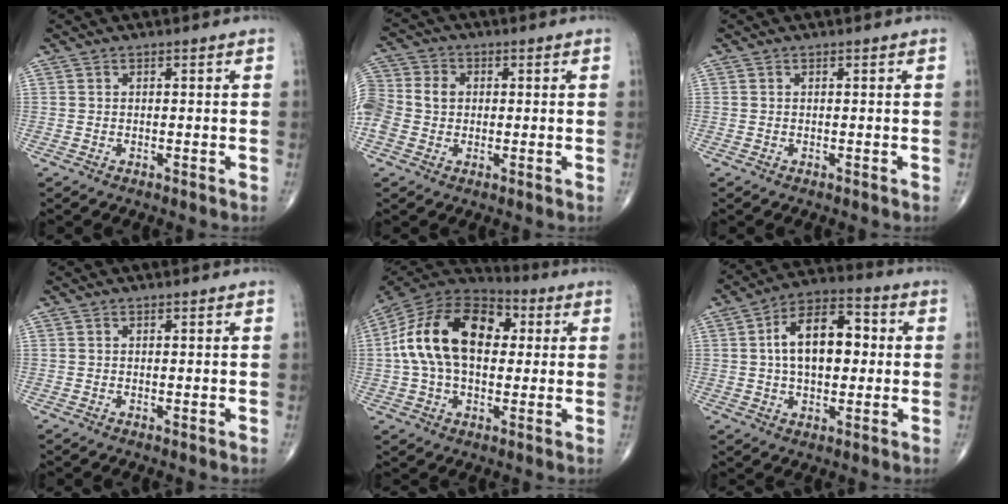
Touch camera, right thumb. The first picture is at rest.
{"total": 13.5, "force": [0.4, 11.6, 7.0], "torque": [-0.181, 0.036, 0.008]}
{"total": 0.0}
{"total": 0.0}
{"total": 21.0, "force": [3.1, 13.2, 16.0], "torque": [-0.285, 0.027, 0.042]}
{"total": 14.4, "force": [1.6, 8.4, 11.6], "torque": [-0.169, 0.025, 0.017]}